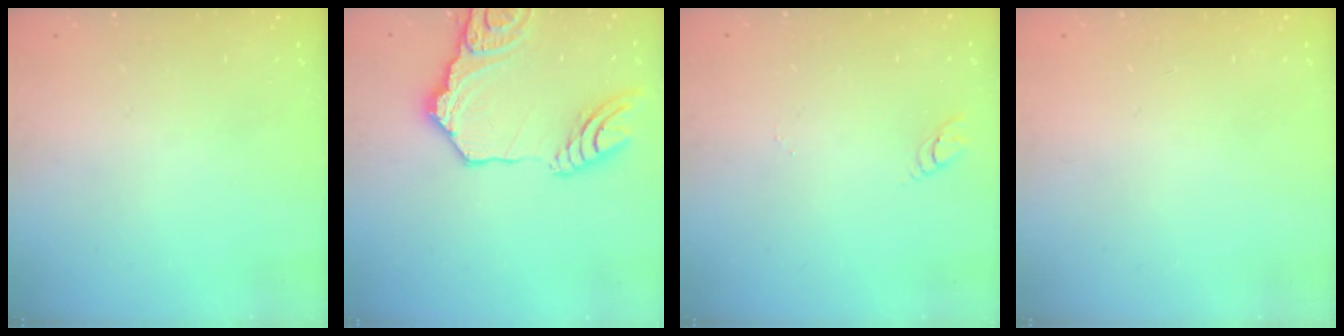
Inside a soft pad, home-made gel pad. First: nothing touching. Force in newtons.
{"total": 20.6, "press": 20.4, "slide": 2.7}
{"total": 3.2, "press": 3.2, "slide": 0.3}
{"total": 0.0}